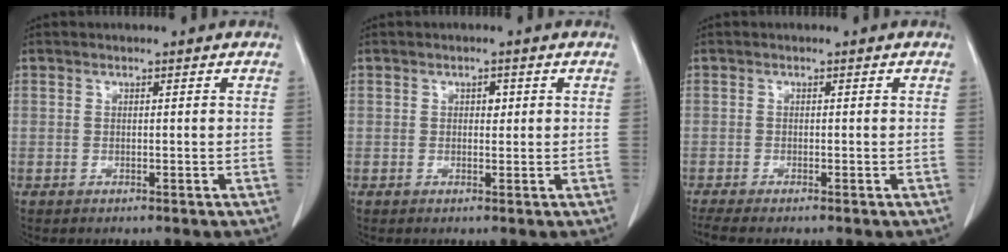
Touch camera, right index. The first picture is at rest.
{"total": 1.1, "force": [0.3, 0.7, 0.8], "torque": [-0.008, 0.001, 0.003]}
{"total": 3.3, "force": [-2.8, 0.1, 1.7], "torque": [-0.029, -0.009, -0.046]}